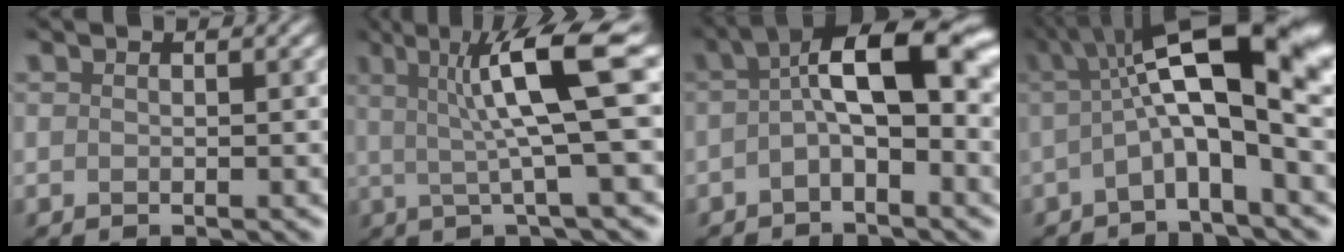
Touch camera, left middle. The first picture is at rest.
{"total": 7.4, "force": [2.1, 0.7, 7.0], "torque": [-0.108, 0.015, 0.043]}
{"total": 5.1, "force": [0.2, 1.2, 4.9], "torque": [-0.091, 0.031, 0.002]}
{"total": 10.2, "force": [1.4, 2.1, 9.9], "torque": [-0.171, 0.029, 0.026]}